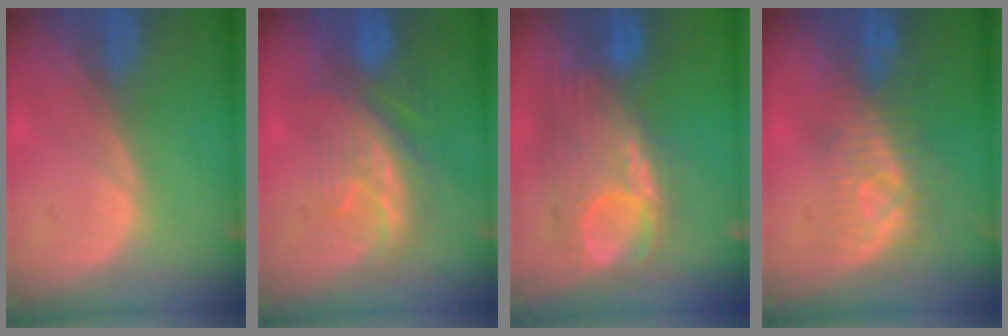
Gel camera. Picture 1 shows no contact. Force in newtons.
{"total": 8.4, "press": 8.1, "slide": 1.9}
{"total": 10.2, "press": 9.8, "slide": 2.7}
{"total": 8.2, "press": 7.5, "slide": 3.4}